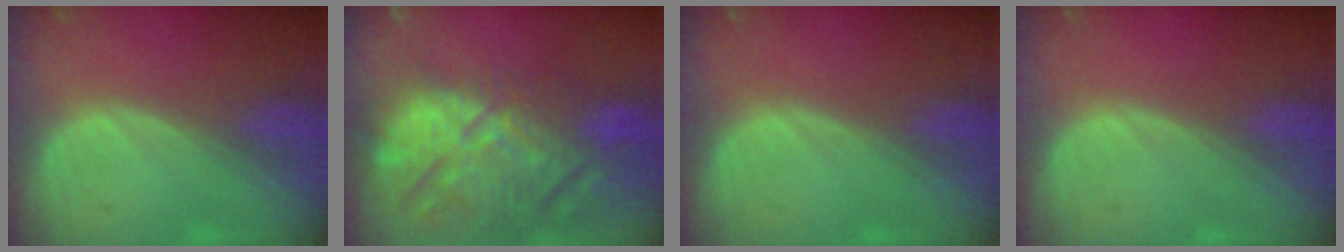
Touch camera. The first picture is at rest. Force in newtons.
{"total": 14.8, "press": 12.9, "slide": 7.3}
{"total": 0.0}
{"total": 0.0}